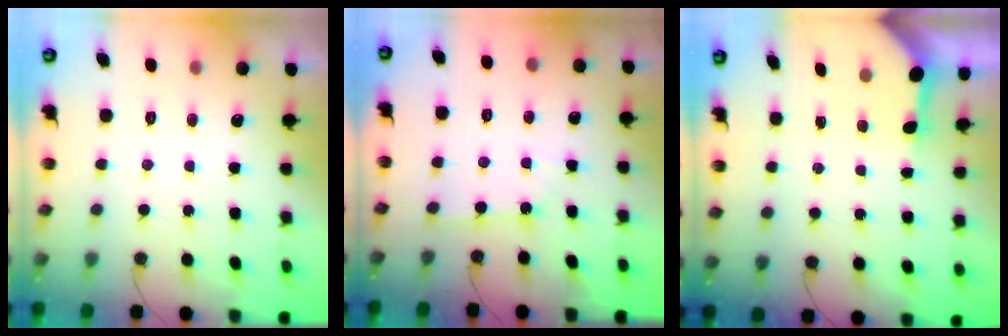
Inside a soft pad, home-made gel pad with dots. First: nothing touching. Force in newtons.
{"total": 1.8, "press": 1.8, "slide": 0.3}
{"total": 3.6, "press": 3.6, "slide": 0.4}